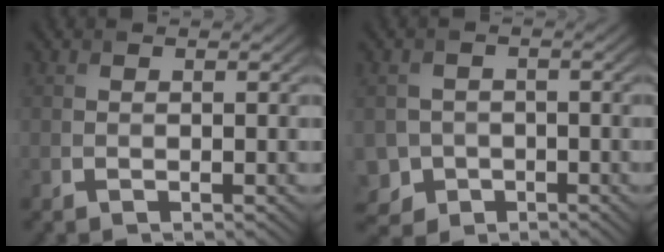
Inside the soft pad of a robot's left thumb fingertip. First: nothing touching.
{"total": 5.1, "force": [-2.3, 4.3, 1.4], "torque": [-0.033, -0.004, -0.055]}